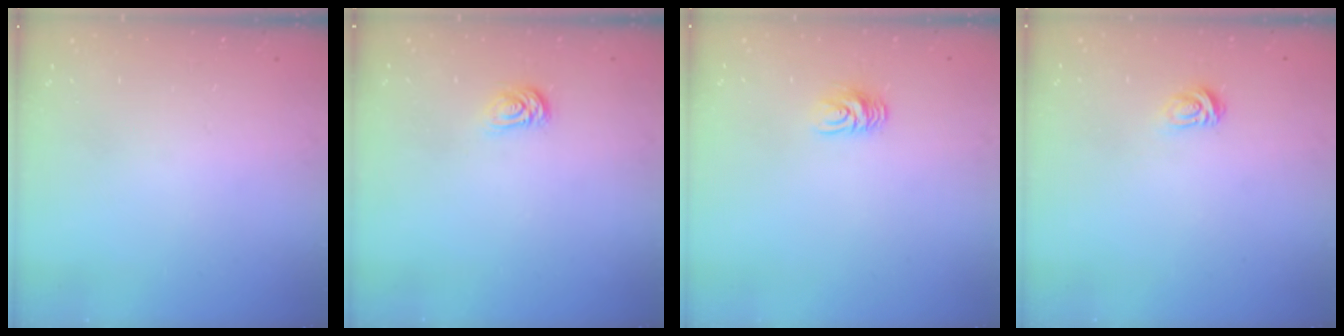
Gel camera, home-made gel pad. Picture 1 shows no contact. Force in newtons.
{"total": 4.0, "press": 4.0, "slide": 0.5}
{"total": 6.4, "press": 6.4, "slide": 0.5}
{"total": 3.1, "press": 3.1, "slide": 0.4}